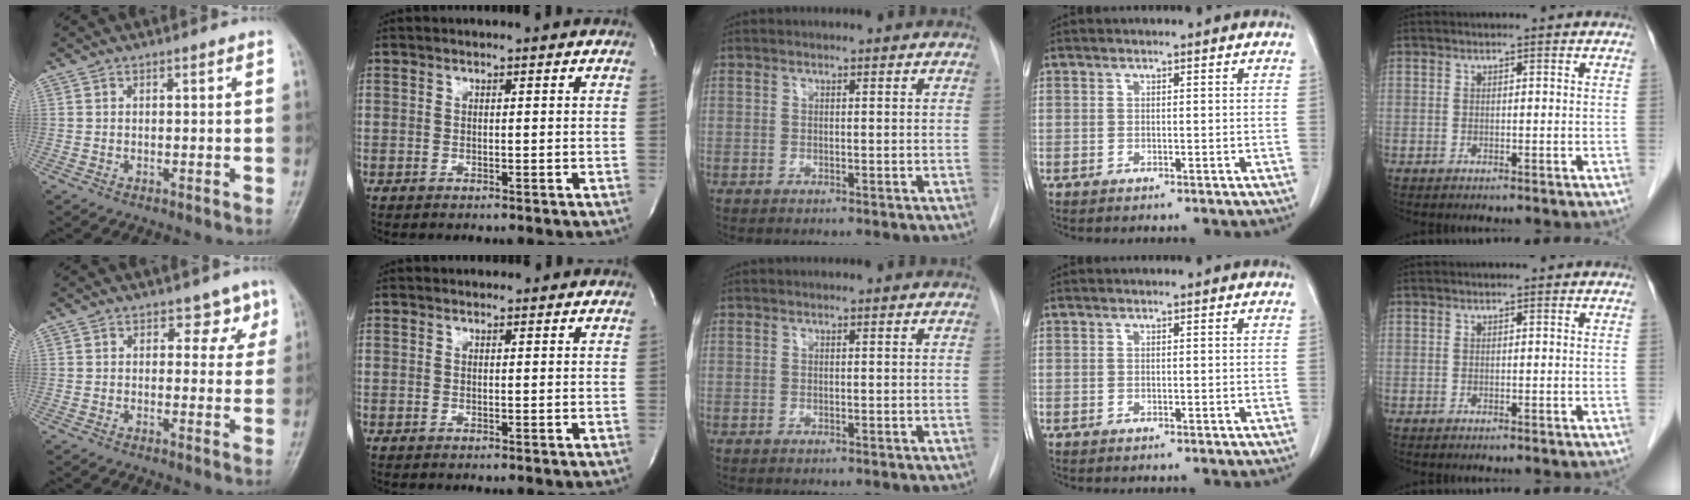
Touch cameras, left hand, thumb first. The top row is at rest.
{"thumb": {"total": 4.3, "force": [2.1, 3.2, 2.0], "torque": [0.013, -0.006, 0.021]}, "index": {"total": 1.4, "force": [1.3, 0.6, 0.0], "torque": [-0.008, 0.010, 0.014]}}